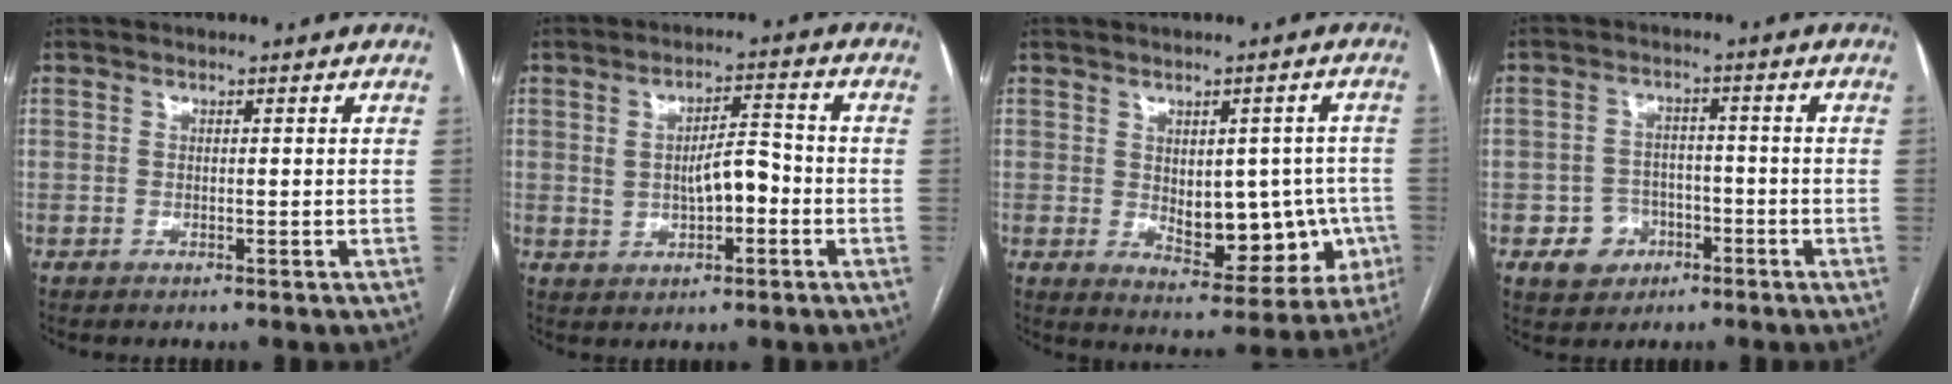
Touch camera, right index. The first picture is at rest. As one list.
[{"total": 6.5, "force": [-0.5, 2.8, 5.9], "torque": [-0.101, 0.016, -0.001]}, {"total": 11.7, "force": [-1.2, 6.3, 9.8], "torque": [-0.116, 0.014, 0.008]}, {"total": 5.4, "force": [-2.3, 4.7, 1.3], "torque": [-0.019, 0.014, -0.029]}]